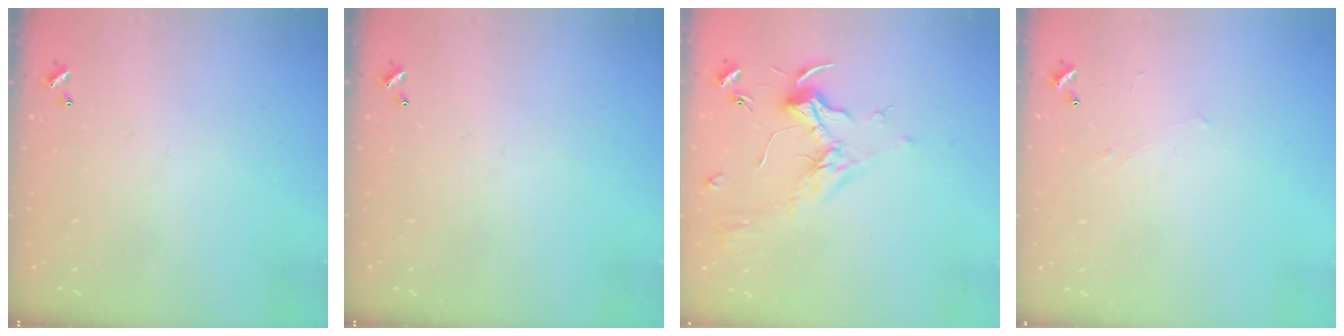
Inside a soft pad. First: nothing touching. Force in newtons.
{"total": 0.0}
{"total": 1.9, "press": 1.7, "slide": 0.8}
{"total": 2.9, "press": 2.8, "slide": 0.4}